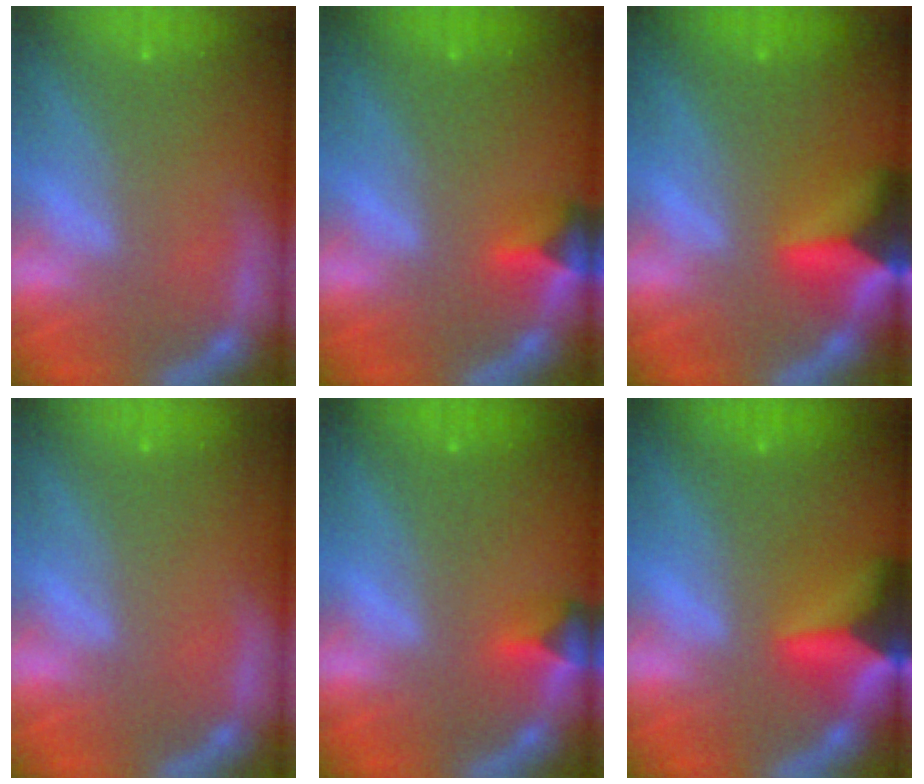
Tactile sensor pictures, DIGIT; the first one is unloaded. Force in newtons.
{"total": 2.4}
{"total": 6.9}
{"total": 0.0}
{"total": 1.9}
{"total": 7.4}